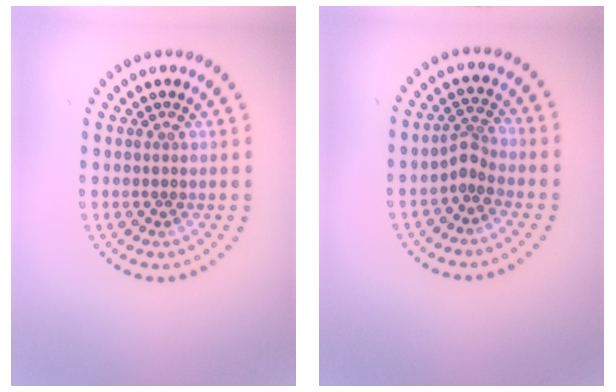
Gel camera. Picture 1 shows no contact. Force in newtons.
{"total": 2.0, "press": 1.4, "slide": 1.4}